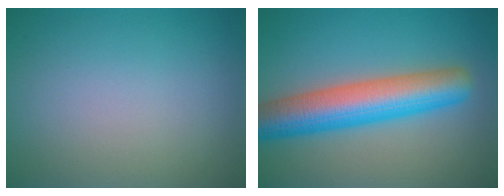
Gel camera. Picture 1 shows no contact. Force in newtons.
{"total": 8.4, "press": 8.4, "slide": 0.3}